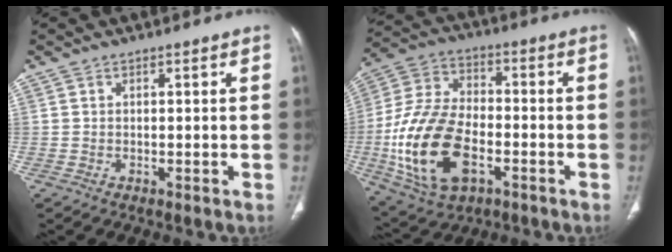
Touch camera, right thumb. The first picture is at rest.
{"total": 20.0, "force": [-5.6, 11.6, 15.4], "torque": [-0.303, 0.017, -0.096]}